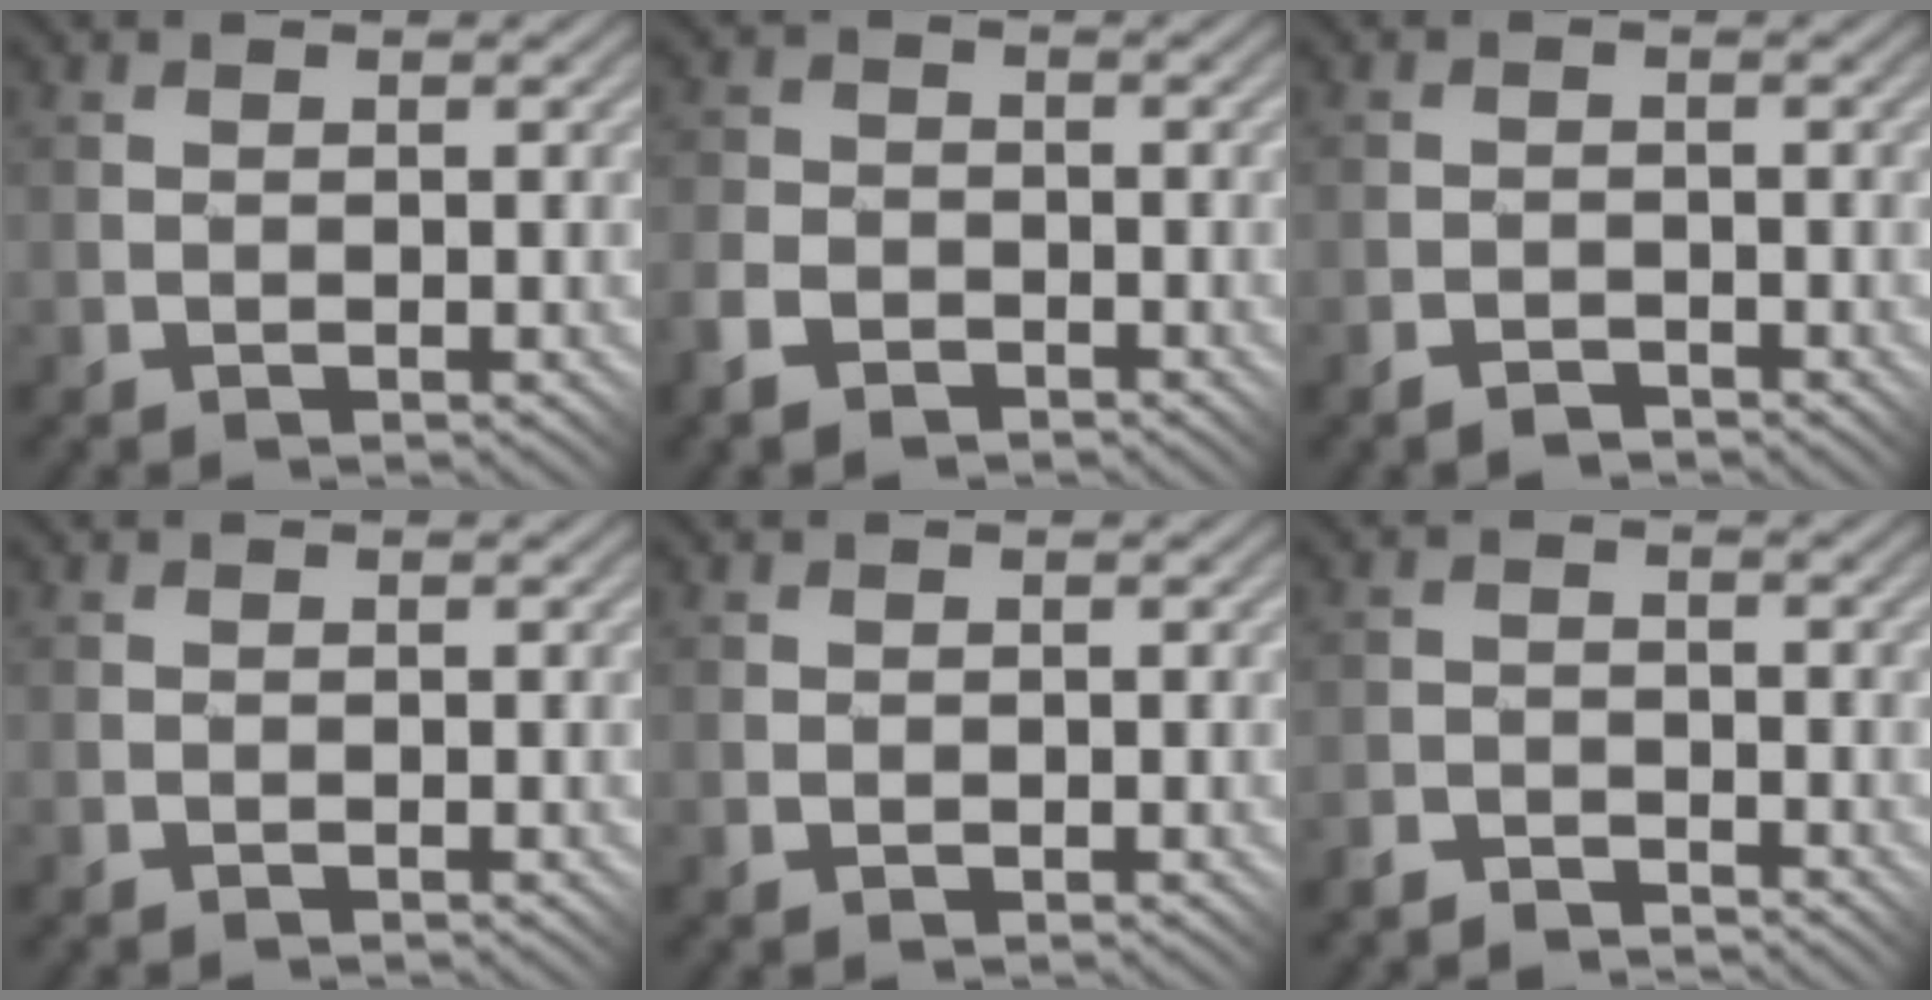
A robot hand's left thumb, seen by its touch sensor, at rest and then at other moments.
{"total": 4.1, "force": [-2.7, 2.6, 1.8], "torque": [-0.047, 0.000, -0.061]}
{"total": 1.4, "force": [-1.3, 0.4, 0.4], "torque": [-0.002, 0.006, -0.026]}
{"total": 0.0}
{"total": 0.6, "force": [0.0, 0.5, 0.3], "torque": [-0.002, -0.003, 0.001]}
{"total": 3.2, "force": [-3.2, 0.3, 0.3], "torque": [0.001, 0.004, -0.067]}